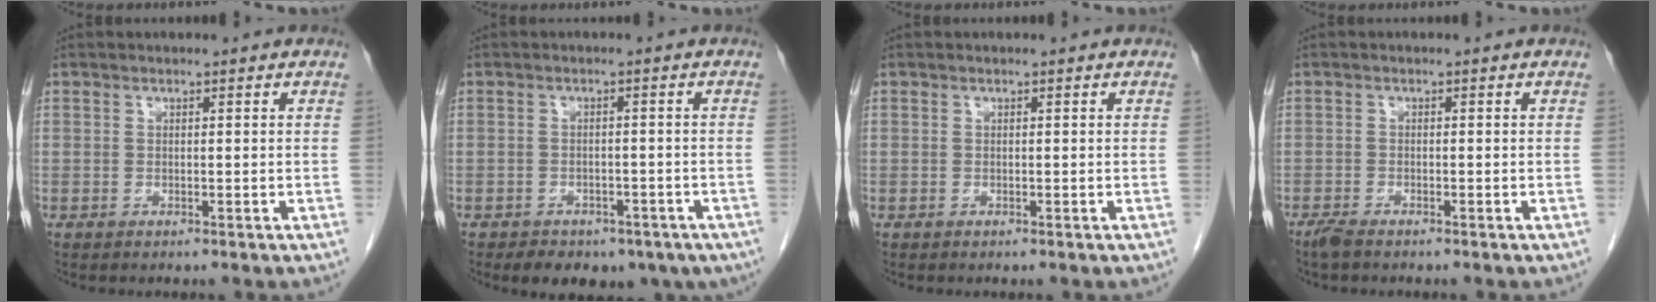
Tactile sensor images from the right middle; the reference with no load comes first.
{"total": 11.4, "force": [-7.5, 6.9, 5.2], "torque": [-0.075, 0.004, -0.084]}
{"total": 0.0}
{"total": 1.9, "force": [-1.5, 0.4, 1.0], "torque": [-0.028, -0.005, -0.030]}